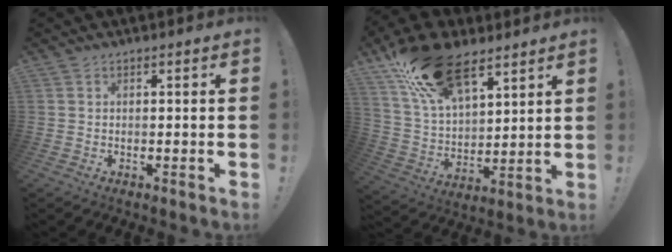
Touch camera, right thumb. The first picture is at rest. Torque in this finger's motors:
{"motor_torque": [-0.09, 2.90, 1.76, 1.01, 0.17]}